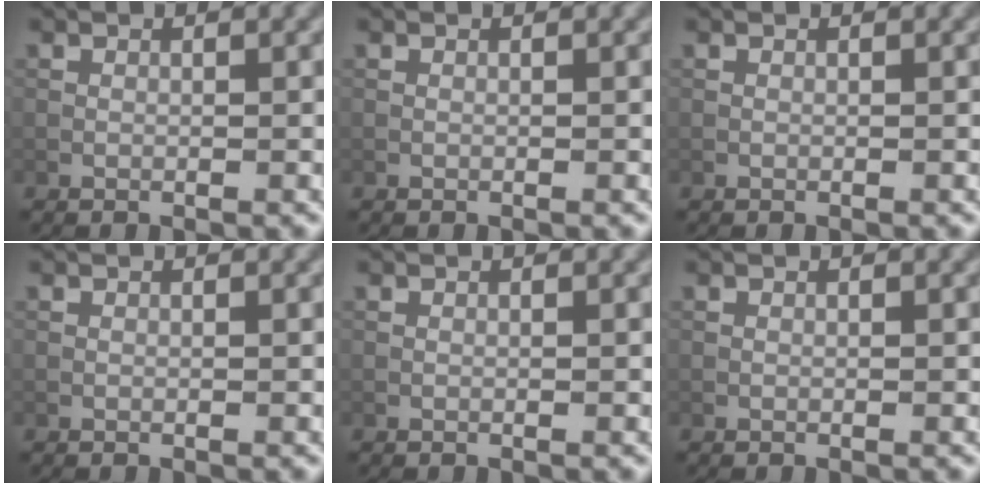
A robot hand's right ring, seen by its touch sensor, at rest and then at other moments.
{"total": 0.0}
{"total": 0.0}
{"total": 0.0}
{"total": 0.0}
{"total": 0.0}